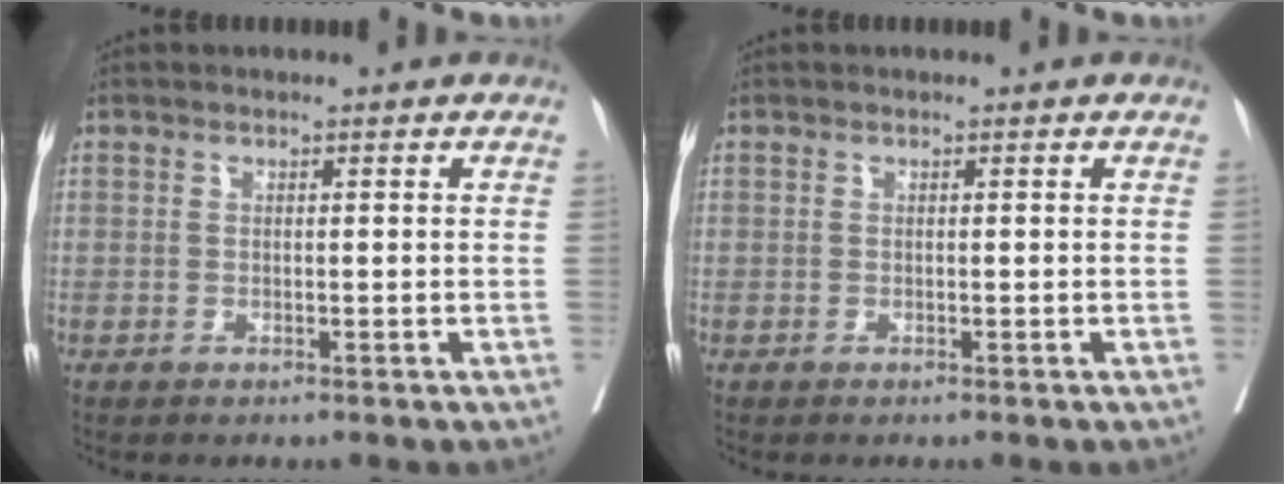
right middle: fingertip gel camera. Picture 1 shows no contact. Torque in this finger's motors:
{"motor_torque": [0.28, -0.35, 0.00, 0.01]}